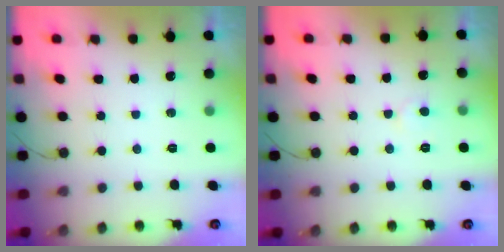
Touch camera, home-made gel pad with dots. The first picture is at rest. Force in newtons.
{"total": 4.5, "press": 4.4, "slide": 0.4}